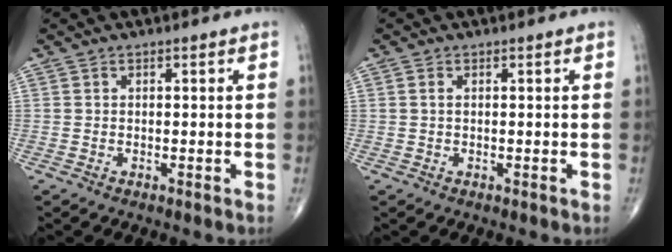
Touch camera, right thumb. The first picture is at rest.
{"total": 0.7, "force": [0.2, 0.2, 0.6], "torque": [-0.017, 0.003, 0.004]}